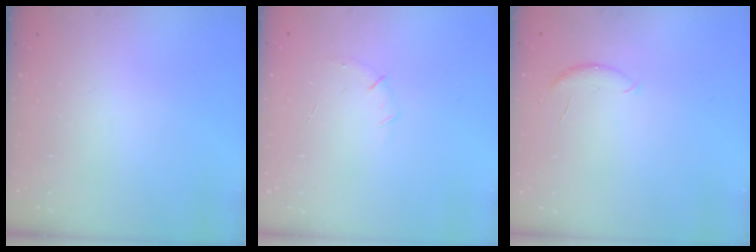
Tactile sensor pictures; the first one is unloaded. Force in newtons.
{"total": 5.1, "press": 4.9, "slide": 1.4}
{"total": 5.5, "press": 5.5, "slide": 0.5}